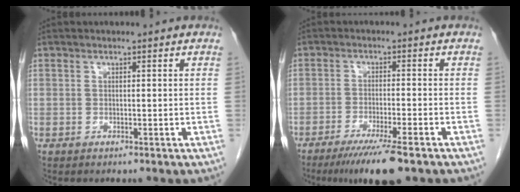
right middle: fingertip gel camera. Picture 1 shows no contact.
{"total": 8.5, "force": [-6.0, 0.2, 6.0], "torque": [-0.097, -0.022, -0.094]}